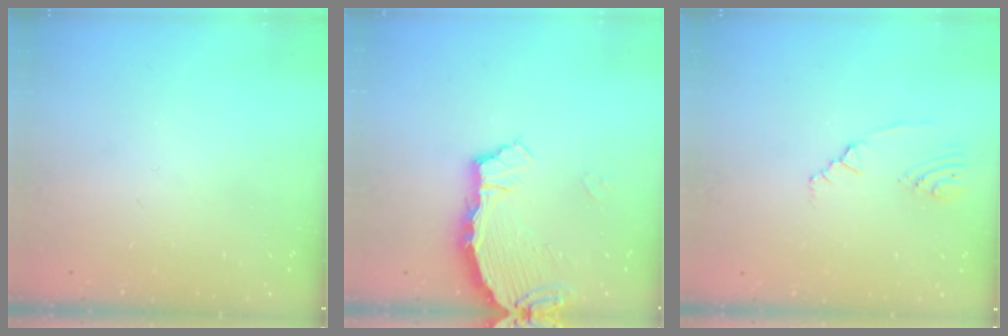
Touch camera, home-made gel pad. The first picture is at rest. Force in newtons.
{"total": 3.9, "press": 3.9, "slide": 0.4}
{"total": 2.2, "press": 2.1, "slide": 0.8}